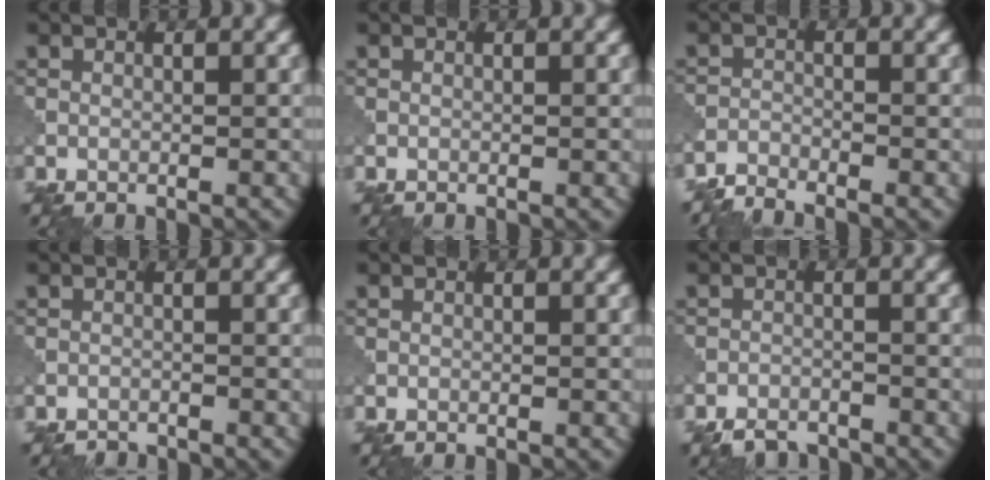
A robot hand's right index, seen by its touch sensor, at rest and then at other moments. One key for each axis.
{"total": 0.0}
{"total": 2.4, "fx": -2.4, "fy": 0.1, "fz": 0.3, "tx": -0.008, "ty": -0.004, "tz": -0.056}
{"total": 1.2, "fx": -1.2, "fy": 0.2, "fz": 0.0, "tx": 0.004, "ty": -0.003, "tz": -0.025}
{"total": 0.0}
{"total": 2.7, "fx": -2.4, "fy": 0.9, "fz": 0.8, "tx": -0.011, "ty": -0.003, "tz": -0.049}